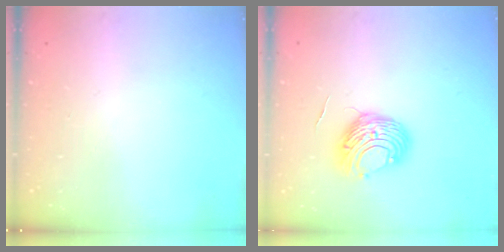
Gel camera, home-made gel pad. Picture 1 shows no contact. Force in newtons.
{"total": 10.2, "press": 10.2, "slide": 0.8}